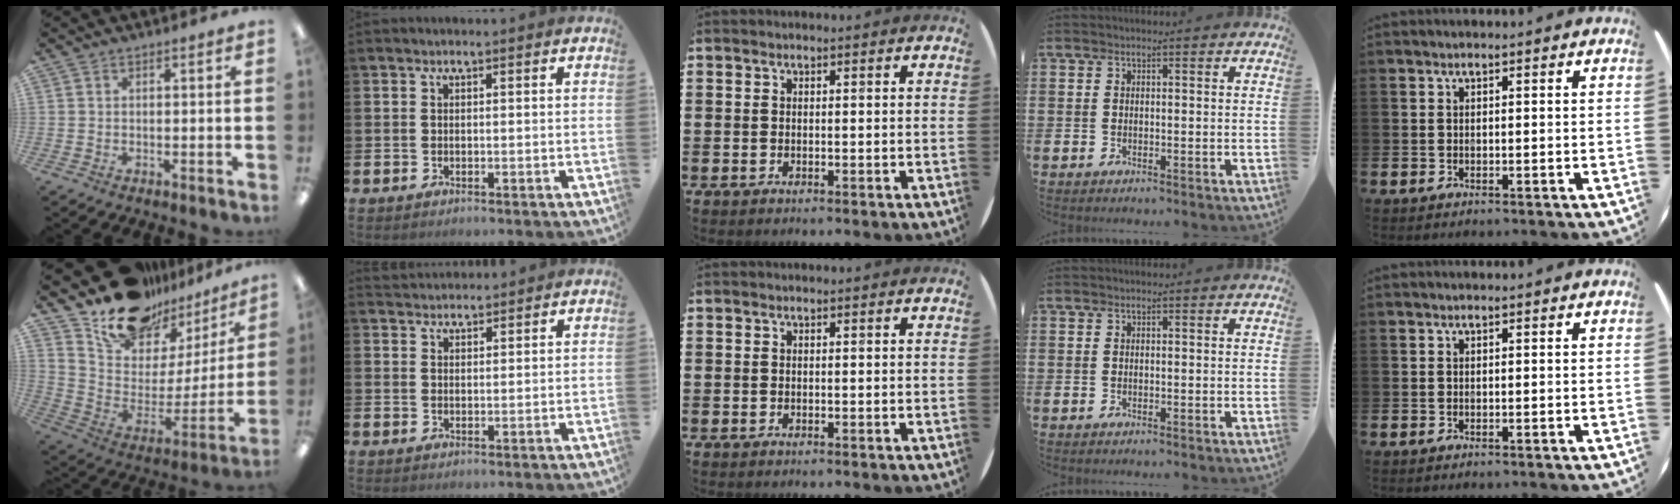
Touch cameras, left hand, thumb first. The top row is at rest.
{"thumb": {"total": 17.3, "force": [14.5, 8.4, 4.0], "torque": [-0.080, -0.113, 0.259]}, "index": {"total": 2.6, "force": [2.5, 0.6, -0.1], "torque": [0.009, -0.013, 0.044]}}